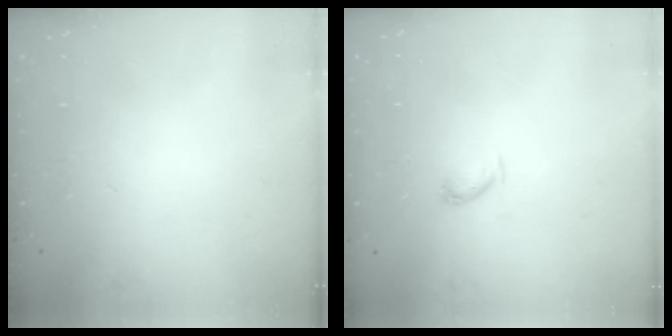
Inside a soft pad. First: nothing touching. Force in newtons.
{"total": 3.1, "press": 3.1, "slide": 0.6}